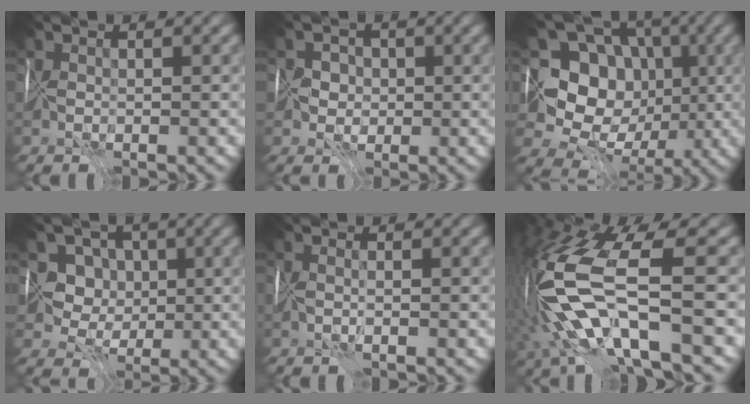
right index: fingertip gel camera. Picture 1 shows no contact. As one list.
[{"total": 1.7, "force": [0.4, 1.7, 0.0], "torque": [0.022, 0.009, 0.004]}, {"total": 9.5, "force": [0.8, 8.3, 4.5], "torque": [-0.056, -0.001, -0.005]}, {"total": 5.2, "force": [1.9, 4.5, 1.8], "torque": [-0.008, 0.015, 0.015]}, {"total": 0.8, "force": [-0.3, -0.3, 0.6], "torque": [0.000, -0.008, -0.006]}, {"total": 11.8, "force": [-1.8, 4.1, 10.9], "torque": [-0.243, 0.000, -0.025]}]